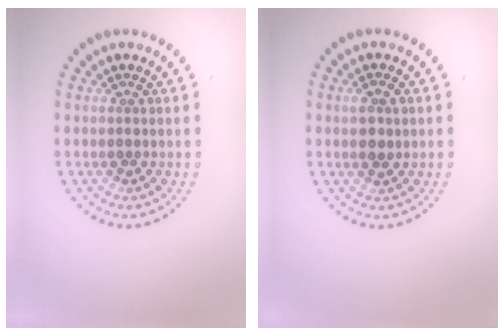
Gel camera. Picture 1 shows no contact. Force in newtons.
{"total": 1.8, "press": 1.8, "slide": 0.4}